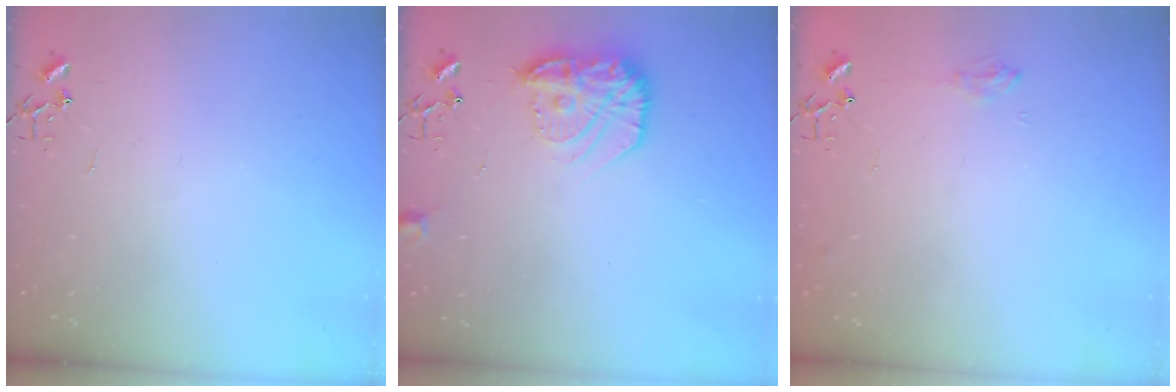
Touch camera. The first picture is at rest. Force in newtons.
{"total": 15.1, "press": 15.0, "slide": 1.0}
{"total": 5.8, "press": 5.7, "slide": 0.7}